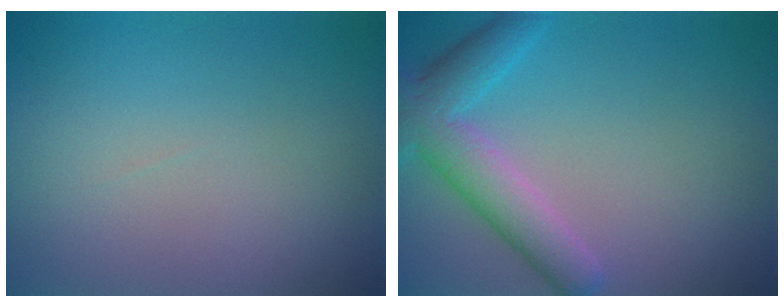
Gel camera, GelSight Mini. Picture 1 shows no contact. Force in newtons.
{"total": 4.8, "press": 4.8, "slide": 0.2}